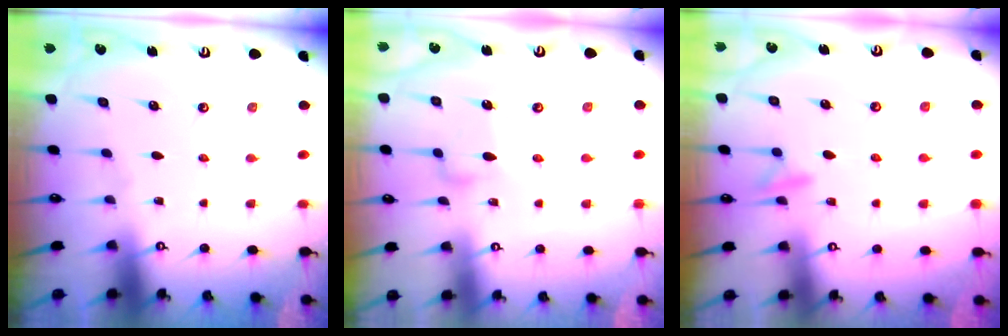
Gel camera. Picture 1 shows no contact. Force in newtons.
{"total": 8.3, "press": 8.3, "slide": 0.1}
{"total": 8.6, "press": 8.5, "slide": 1.0}